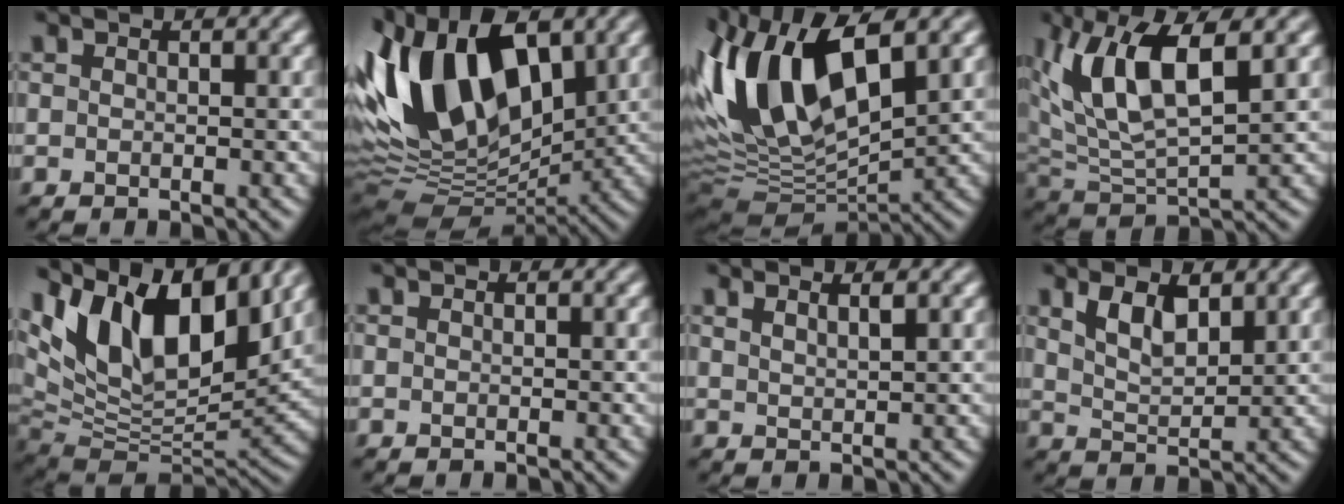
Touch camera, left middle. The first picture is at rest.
{"total": 13.1, "force": [3.1, 7.8, 10.0], "torque": [-0.199, 0.017, 0.046]}
{"total": 13.0, "force": [3.2, 6.4, 10.8], "torque": [-0.214, 0.010, 0.048]}
{"total": 8.1, "force": [3.4, 3.3, 6.6], "torque": [-0.132, 0.003, 0.059]}
{"total": 13.2, "force": [6.7, 6.1, 9.6], "torque": [-0.168, 0.022, 0.114]}
{"total": 0.0}
{"total": 1.4, "force": [0.9, 0.4, 1.0], "torque": [0.000, 0.003, 0.005]}
{"total": 3.2, "force": [1.8, 1.3, 2.3], "torque": [-0.046, 0.000, 0.035]}